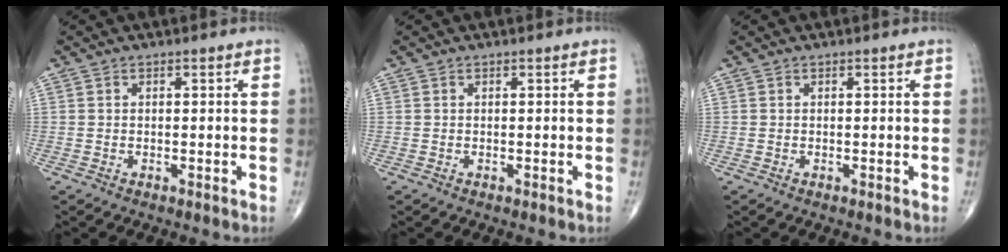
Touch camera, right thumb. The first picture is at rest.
{"total": 0.0}
{"total": 0.0}